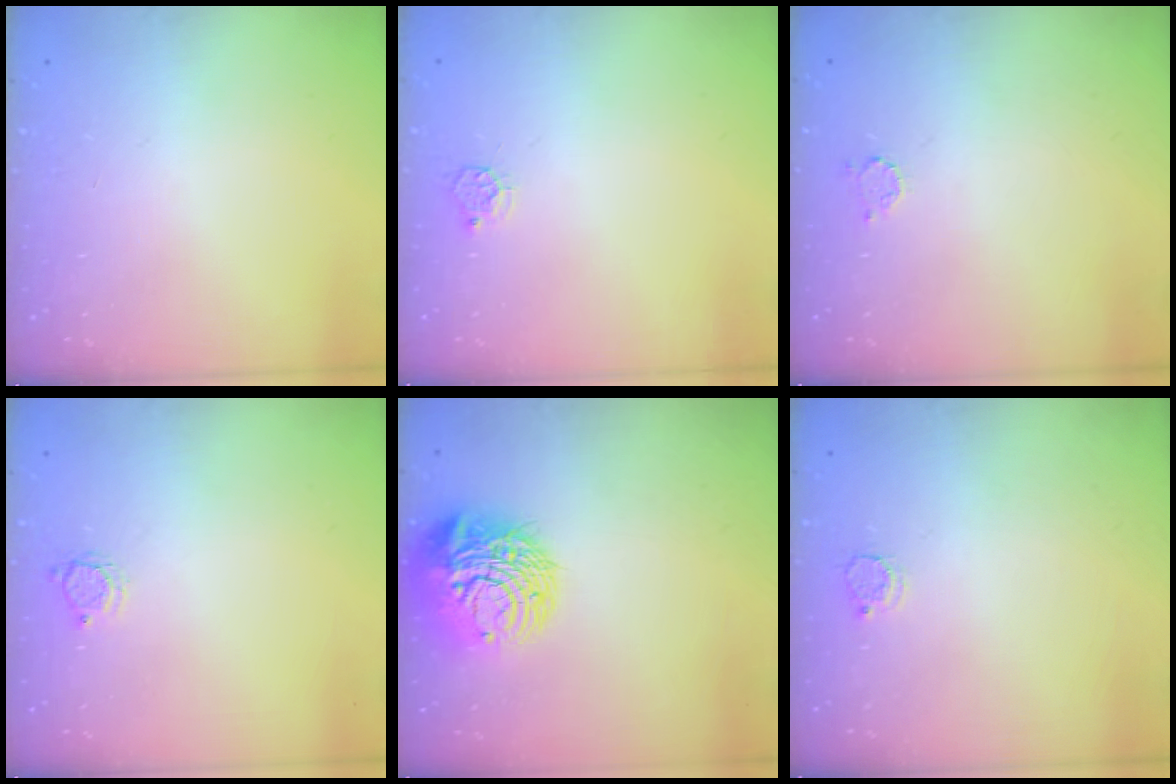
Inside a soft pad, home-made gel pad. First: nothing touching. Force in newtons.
{"total": 3.7, "press": 3.7, "slide": 0.4}
{"total": 2.3, "press": 2.3, "slide": 0.3}
{"total": 3.0, "press": 3.0, "slide": 0.3}
{"total": 14.8, "press": 14.7, "slide": 1.5}
{"total": 2.5, "press": 2.5, "slide": 0.3}